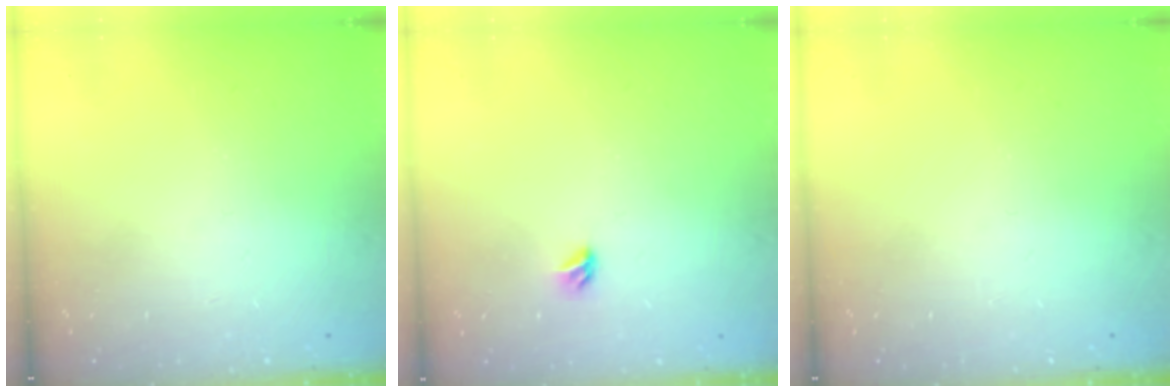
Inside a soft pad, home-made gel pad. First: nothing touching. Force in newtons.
{"total": 3.2, "press": 3.1, "slide": 0.8}
{"total": 0.0}